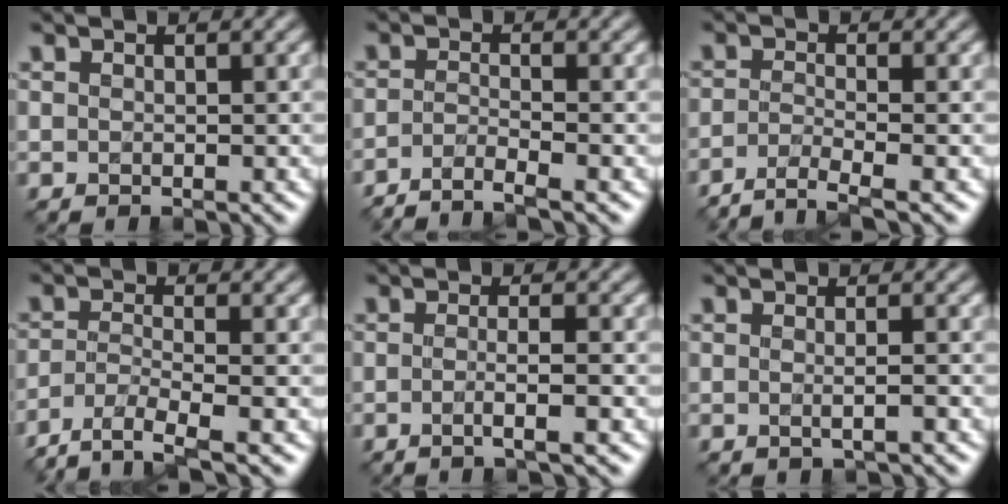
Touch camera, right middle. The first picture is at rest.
{"total": 2.6, "force": [-2.0, 0.3, 1.5], "torque": [-0.018, -0.004, -0.054]}
{"total": 3.1, "force": [-2.3, 0.5, 2.0], "torque": [-0.032, -0.005, -0.058]}
{"total": 4.0, "force": [-3.1, 0.8, 2.4], "torque": [-0.046, -0.008, -0.067]}
{"total": 2.2, "force": [-0.7, 0.5, 2.0], "torque": [-0.026, -0.002, -0.017]}
{"total": 1.4, "force": [-0.3, 0.3, 1.3], "torque": [-0.021, -0.005, -0.007]}